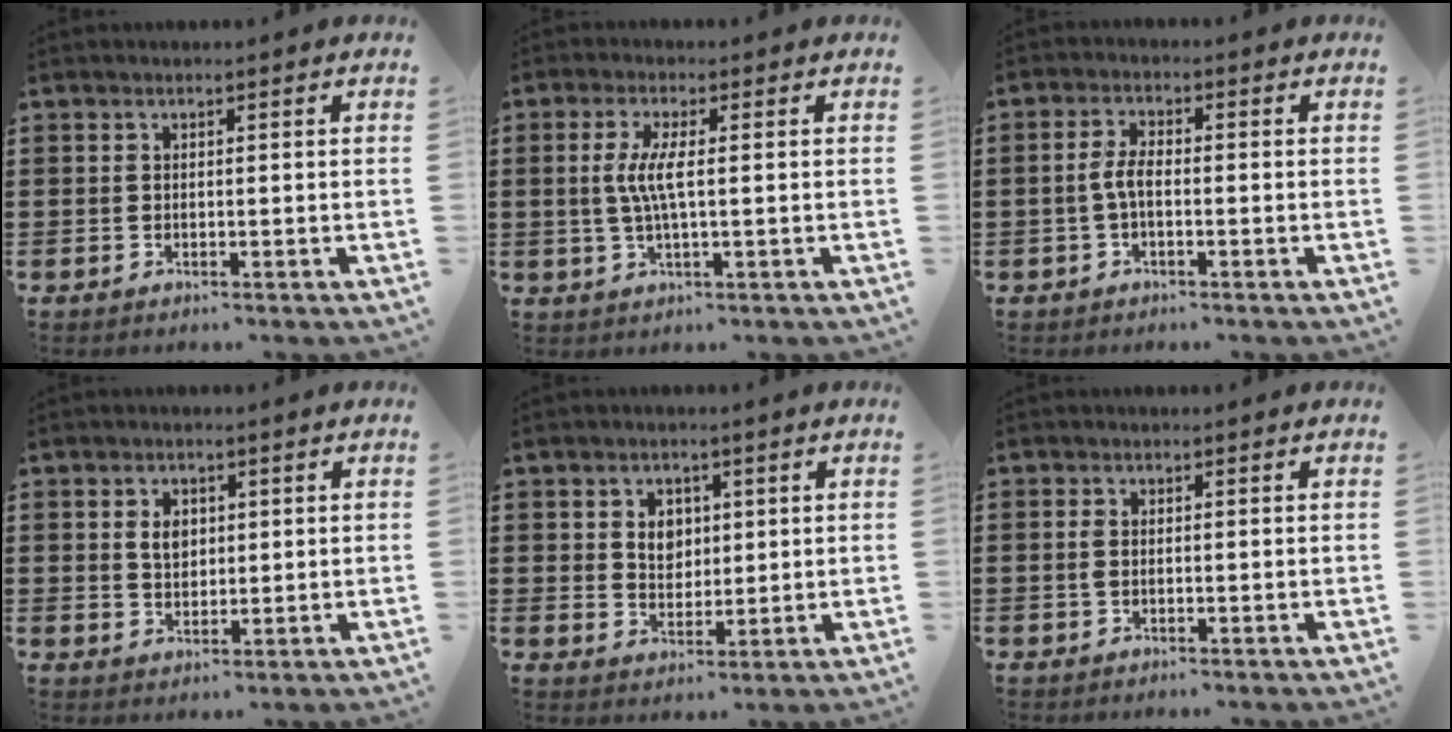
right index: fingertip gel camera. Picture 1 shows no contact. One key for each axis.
{"total": 4.7, "fx": 0.1, "fy": 0.6, "fz": 4.6, "tx": -0.107, "ty": -0.011, "tz": -0.008}
{"total": 2.7, "fx": -0.7, "fy": 0.9, "fz": 2.5, "tx": -0.067, "ty": -0.005, "tz": -0.021}
{"total": 3.0, "fx": 0.7, "fy": 2.1, "fz": 2.0, "tx": -0.046, "ty": 0.009, "tz": 0.013}
{"total": 3.6, "fx": 1.2, "fy": 2.8, "fz": 1.8, "tx": -0.037, "ty": 0.008, "tz": 0.017}
{"total": 1.3, "fx": -0.1, "fy": 0.6, "fz": 1.1, "tx": -0.031, "ty": 0.000, "tz": -0.005}